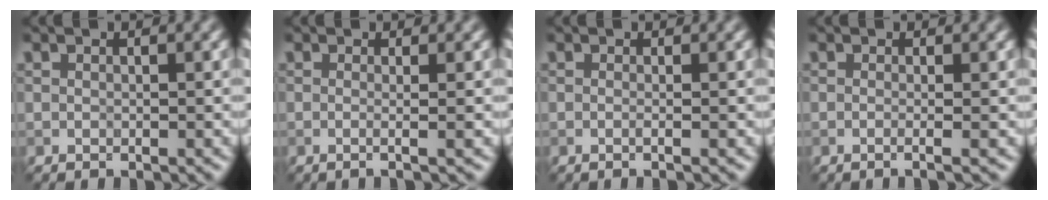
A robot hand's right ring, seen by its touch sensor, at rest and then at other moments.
{"total": 3.1, "force": [0.6, 1.6, 2.6], "torque": [-0.009, 0.004, -0.026]}
{"total": 1.9, "force": [0.3, 1.0, 1.6], "torque": [-0.001, -0.005, -0.019]}
{"total": 2.5, "force": [0.3, 1.3, 2.1], "torque": [-0.008, -0.004, -0.023]}